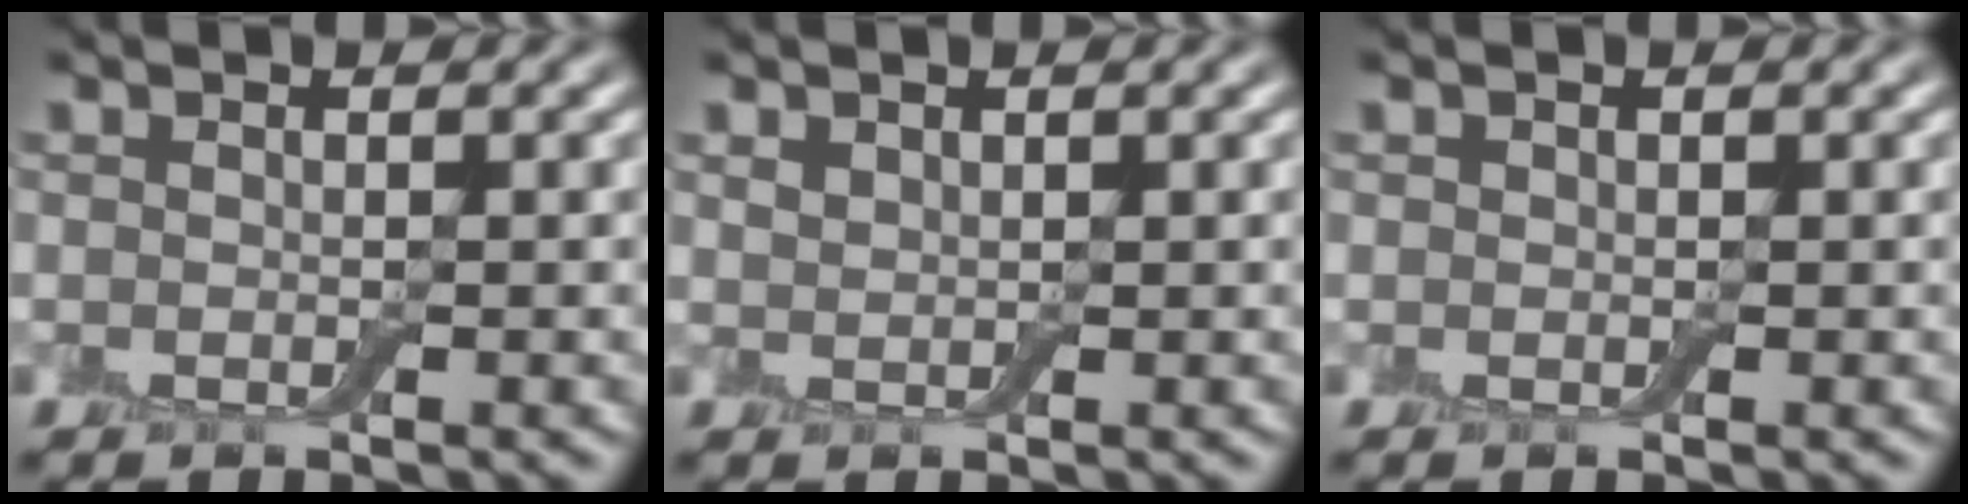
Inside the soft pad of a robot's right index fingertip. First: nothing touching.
{"total": 0.7, "force": [0.5, 0.4, 0.1], "torque": [-0.002, -0.001, 0.013]}
{"total": 0.0}